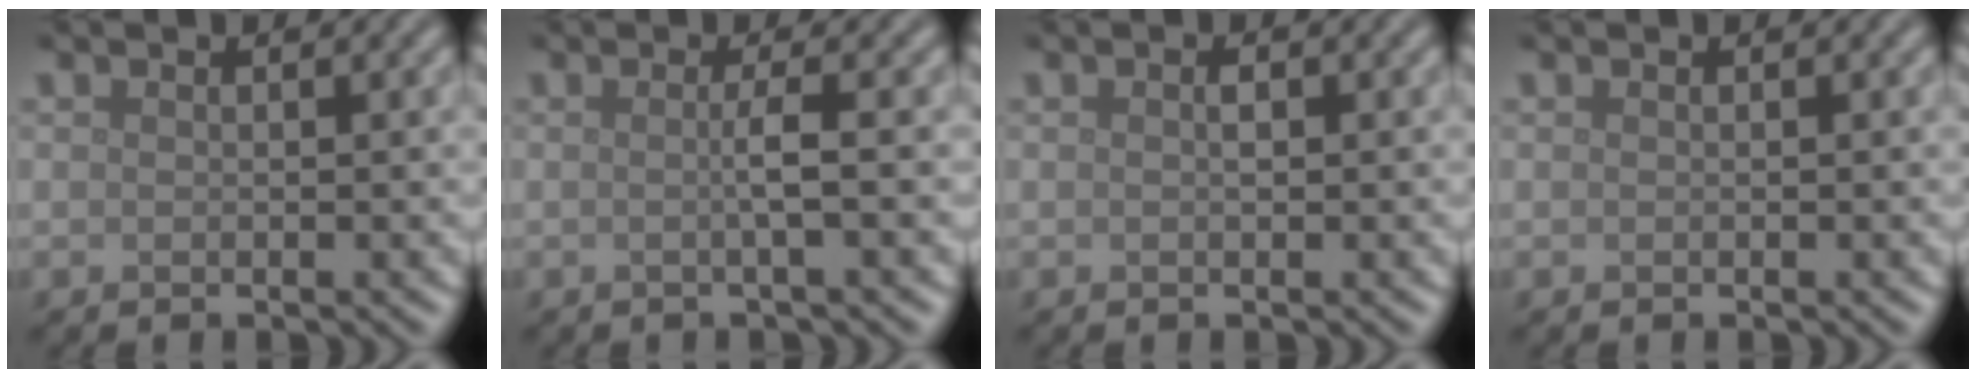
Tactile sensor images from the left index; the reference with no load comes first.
{"total": 1.9, "force": [-0.1, 0.3, 1.8], "torque": [-0.032, -0.002, -0.009]}
{"total": 0.7, "force": [0.1, 0.3, 0.6], "torque": [-0.012, 0.001, 0.002]}
{"total": 0.0}